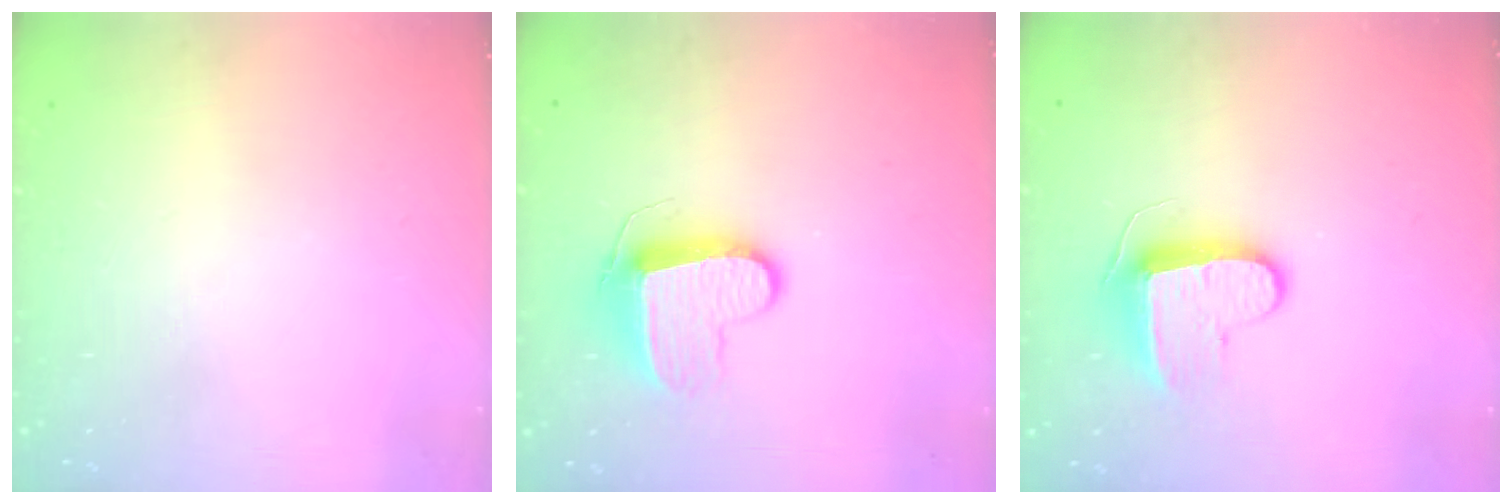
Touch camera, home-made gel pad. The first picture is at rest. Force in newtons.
{"total": 9.4, "press": 9.4, "slide": 0.2}
{"total": 9.7, "press": 9.7, "slide": 0.4}